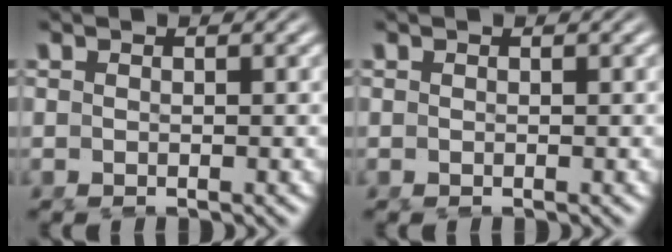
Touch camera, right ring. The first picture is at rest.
{"total": 0.0}